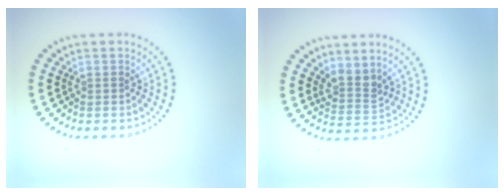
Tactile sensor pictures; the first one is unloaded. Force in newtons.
{"total": 2.6, "press": 1.9, "slide": 1.7}